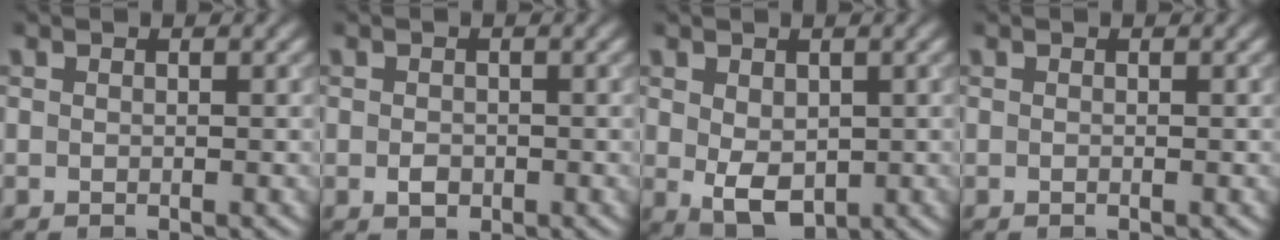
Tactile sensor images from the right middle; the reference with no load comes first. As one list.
[{"total": 1.3, "force": [-0.4, 0.9, 0.8], "torque": [-0.012, -0.003, -0.008]}, {"total": 4.0, "force": [-0.1, 2.6, 3.0], "torque": [-0.059, -0.009, 0.007]}, {"total": 0.0}]